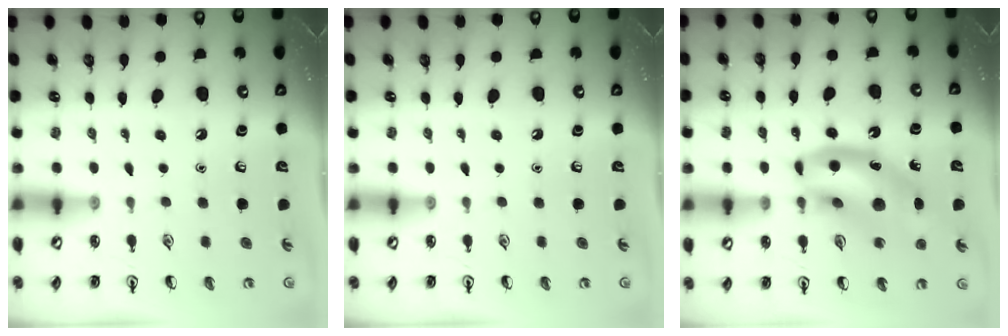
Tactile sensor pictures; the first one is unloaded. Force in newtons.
{"total": 0.0}
{"total": 16.5, "press": 15.9, "slide": 4.5}